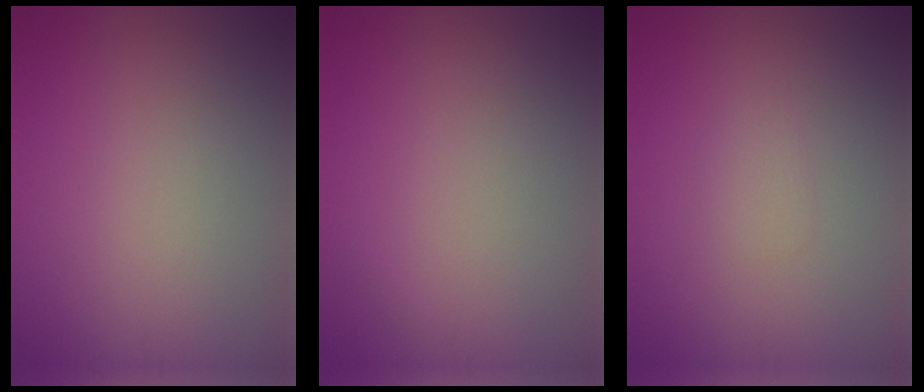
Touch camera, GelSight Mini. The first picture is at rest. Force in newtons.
{"total": 0.0}
{"total": 0.8, "press": 0.8, "slide": 0.1}